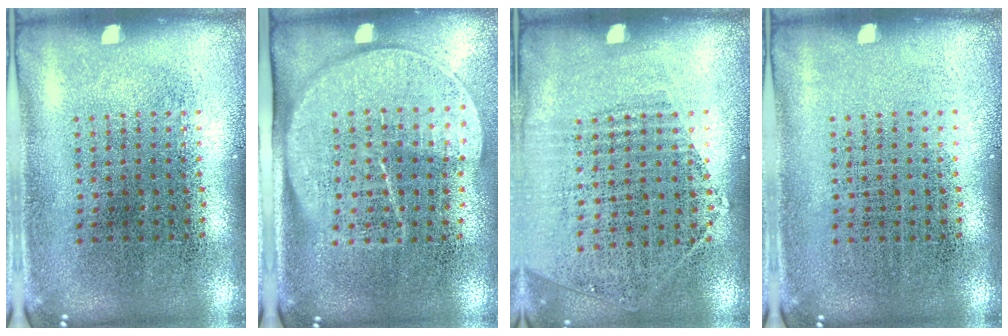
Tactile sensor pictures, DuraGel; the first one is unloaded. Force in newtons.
{"total": 1.8, "press": 1.5, "slide": 1.0}
{"total": 1.1, "press": 1.0, "slide": 0.6}
{"total": 0.0}